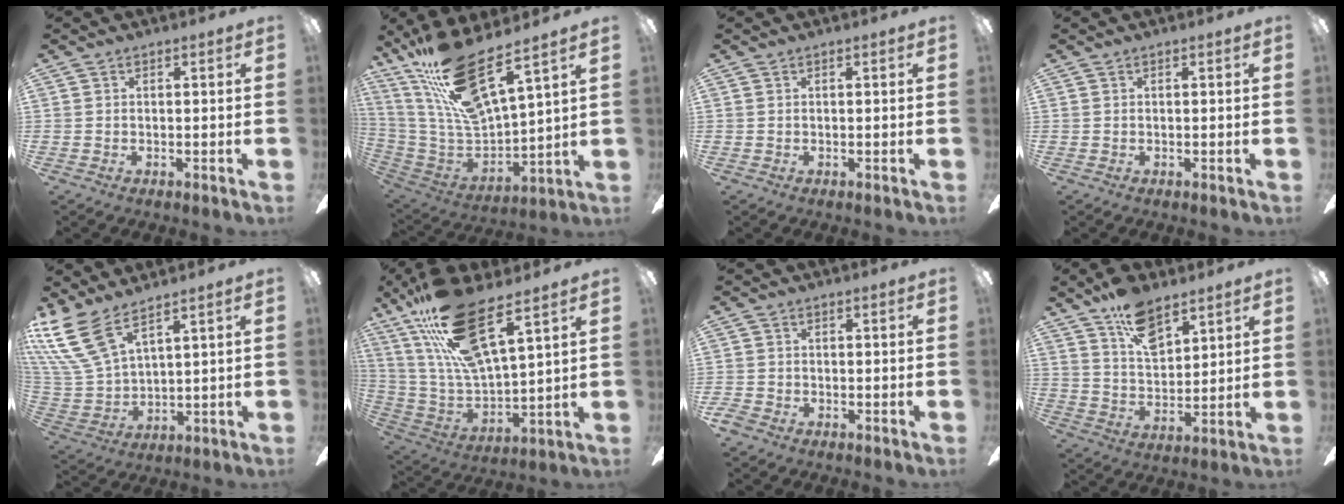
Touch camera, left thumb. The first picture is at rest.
{"total": 21.0, "force": [14.5, 5.3, 14.3], "torque": [-0.293, -0.091, 0.250]}
{"total": 0.0}
{"total": 0.0}
{"total": 15.0, "force": [9.5, 6.1, 9.8], "torque": [-0.242, -0.053, 0.176]}
{"total": 21.1, "force": [13.4, 6.3, 15.0], "torque": [-0.307, -0.059, 0.231]}
{"total": 2.1, "force": [-1.4, 1.2, 0.9], "torque": [-0.027, 0.002, -0.031]}
{"total": 12.0, "force": [8.1, 5.9, 6.6], "torque": [-0.103, -0.038, 0.143]}